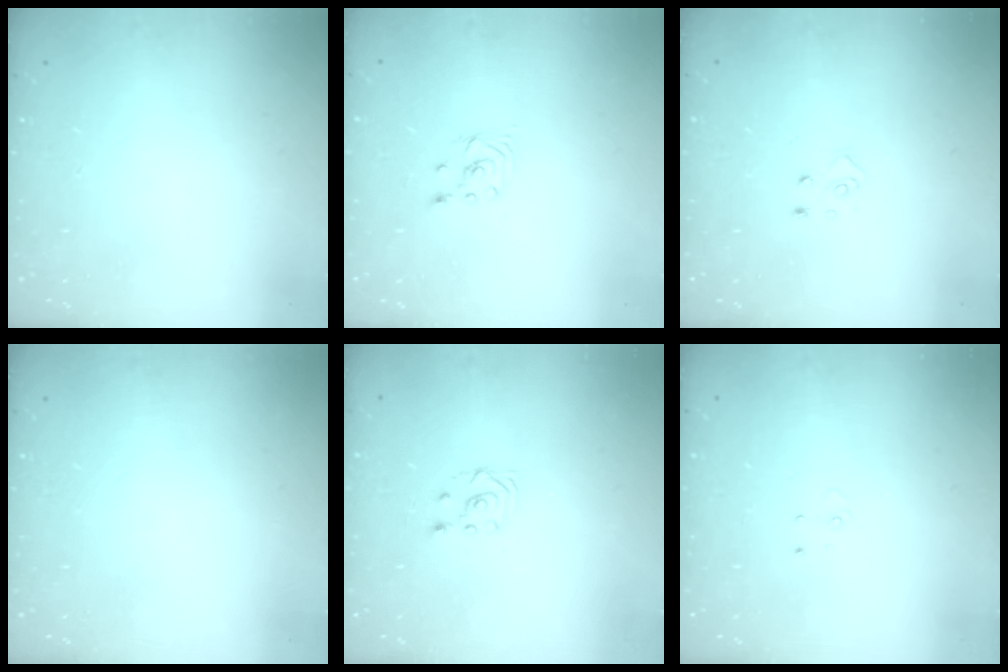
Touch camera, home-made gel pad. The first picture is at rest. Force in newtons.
{"total": 2.2, "press": 2.2, "slide": 0.2}
{"total": 4.8, "press": 4.8, "slide": 0.5}
{"total": 0.0}
{"total": 2.7, "press": 2.4, "slide": 1.3}
{"total": 2.7, "press": 2.7, "slide": 0.2}